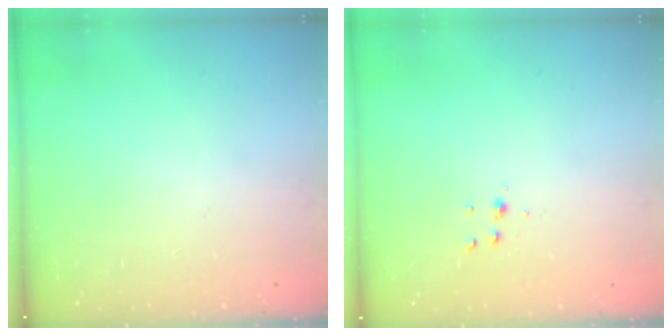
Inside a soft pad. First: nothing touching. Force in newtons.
{"total": 4.4, "press": 4.3, "slide": 0.4}